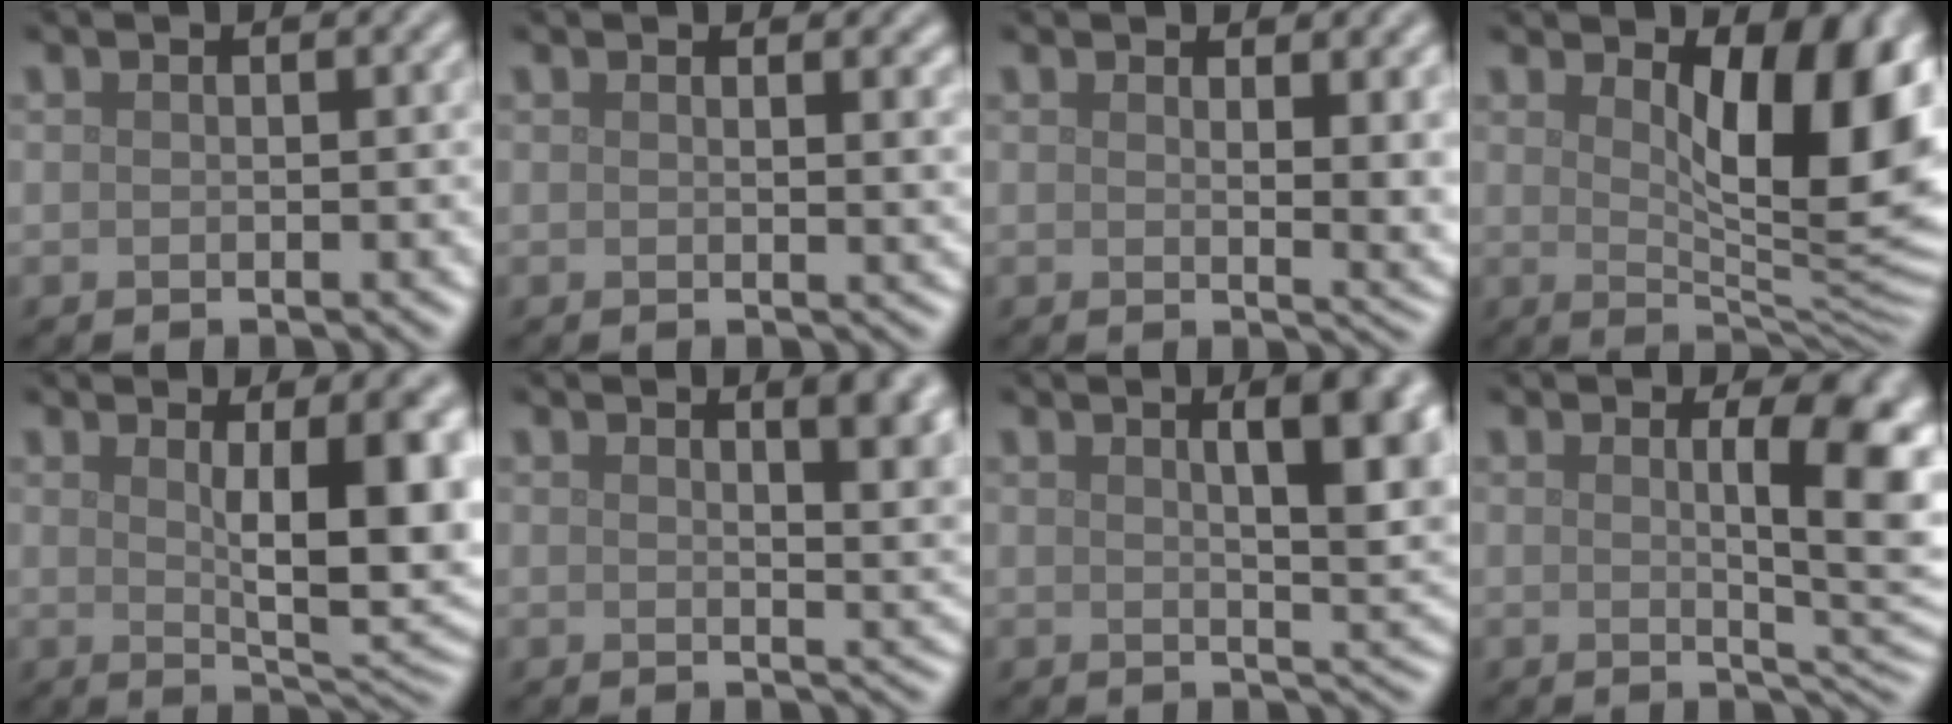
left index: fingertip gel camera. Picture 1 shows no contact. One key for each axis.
{"total": 2.0, "fx": 1.1, "fy": 0.8, "fz": 1.4, "tx": -0.006, "ty": 0.001, "tz": 0.016}
{"total": 4.3, "fx": 1.8, "fy": 1.6, "fz": 3.6, "tx": -0.035, "ty": -0.004, "tz": 0.031}
{"total": 10.4, "fx": 2.8, "fy": 3.6, "fz": 9.4, "tx": -0.123, "ty": -0.012, "tz": 0.048}
{"total": 9.0, "fx": 1.5, "fy": 2.6, "fz": 8.5, "tx": -0.117, "ty": -0.007, "tz": 0.030}
{"total": 5.6, "fx": 2.3, "fy": 2.2, "fz": 4.6, "tx": -0.031, "ty": 0.006, "tz": 0.026}
{"total": 8.2, "fx": 2.4, "fy": 2.6, "fz": 7.4, "tx": -0.069, "ty": 0.013, "tz": 0.029}
{"total": 7.6, "fx": 1.2, "fy": 1.9, "fz": 7.3, "tx": -0.091, "ty": 0.000, "tz": 0.018}